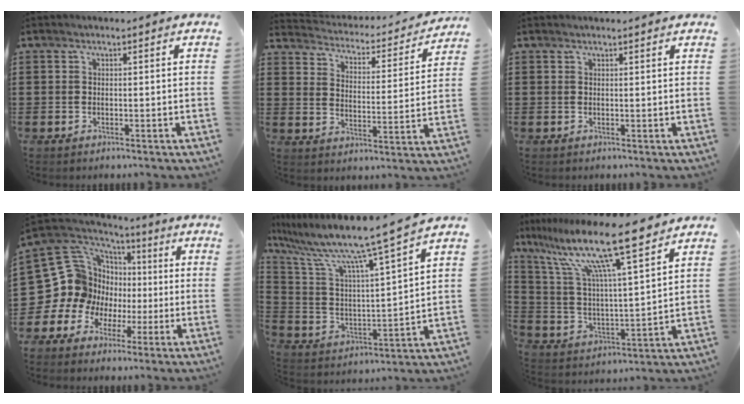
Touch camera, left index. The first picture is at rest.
{"total": 2.8, "force": [2.8, 0.5, 0.3], "torque": [-0.028, -0.024, 0.038]}
{"total": 0.8, "force": [0.7, 0.0, 0.2], "torque": [-0.005, -0.001, 0.015]}
{"total": 11.6, "force": [-0.2, 11.4, 2.2], "torque": [-0.109, -0.037, 0.012]}
{"total": 9.5, "force": [7.7, -0.3, 5.6], "torque": [-0.143, -0.058, 0.119]}
{"total": 13.4, "force": [10.3, 0.8, 8.5], "torque": [-0.192, -0.057, 0.172]}